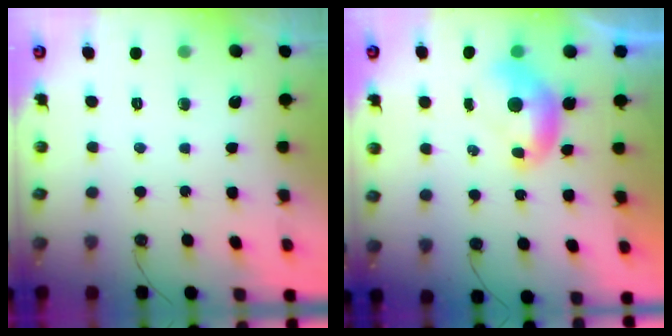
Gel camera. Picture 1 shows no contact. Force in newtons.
{"total": 0.0}